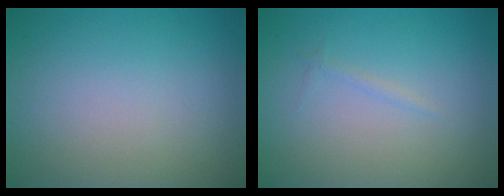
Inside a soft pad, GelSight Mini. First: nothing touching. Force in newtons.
{"total": 0.5, "press": 0.5, "slide": 0.0}